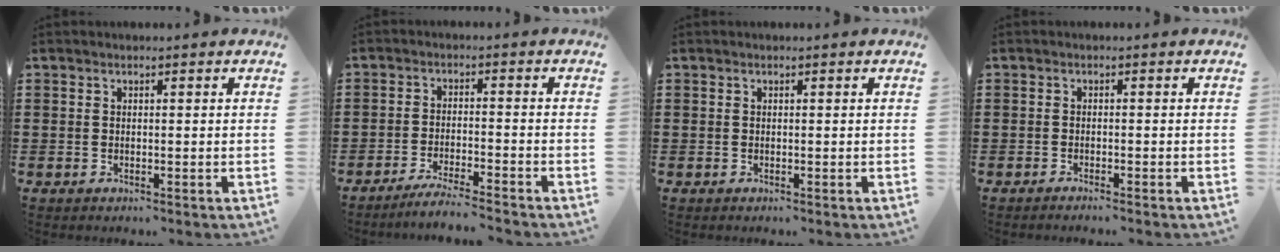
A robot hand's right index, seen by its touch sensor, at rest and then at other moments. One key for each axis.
{"total": 3.8, "fx": -3.6, "fy": -0.4, "fz": 1.1, "tx": -0.028, "ty": -0.007, "tz": -0.074}
{"total": 0.0}
{"total": 0.9, "fx": -0.9, "fy": -0.2, "fz": 0.2, "tx": -0.004, "ty": -0.001, "tz": -0.017}